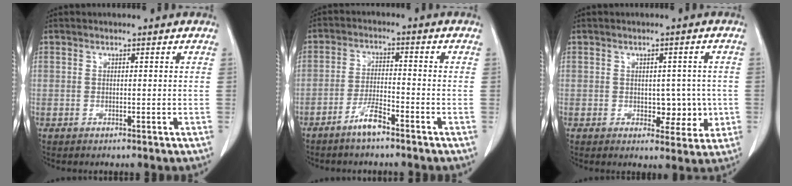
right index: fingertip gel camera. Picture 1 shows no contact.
{"total": 4.5, "force": [-3.4, 0.6, 2.9], "torque": [-0.060, -0.002, -0.065]}
{"total": 5.2, "force": [-0.4, 3.3, 4.0], "torque": [-0.039, 0.006, 0.002]}